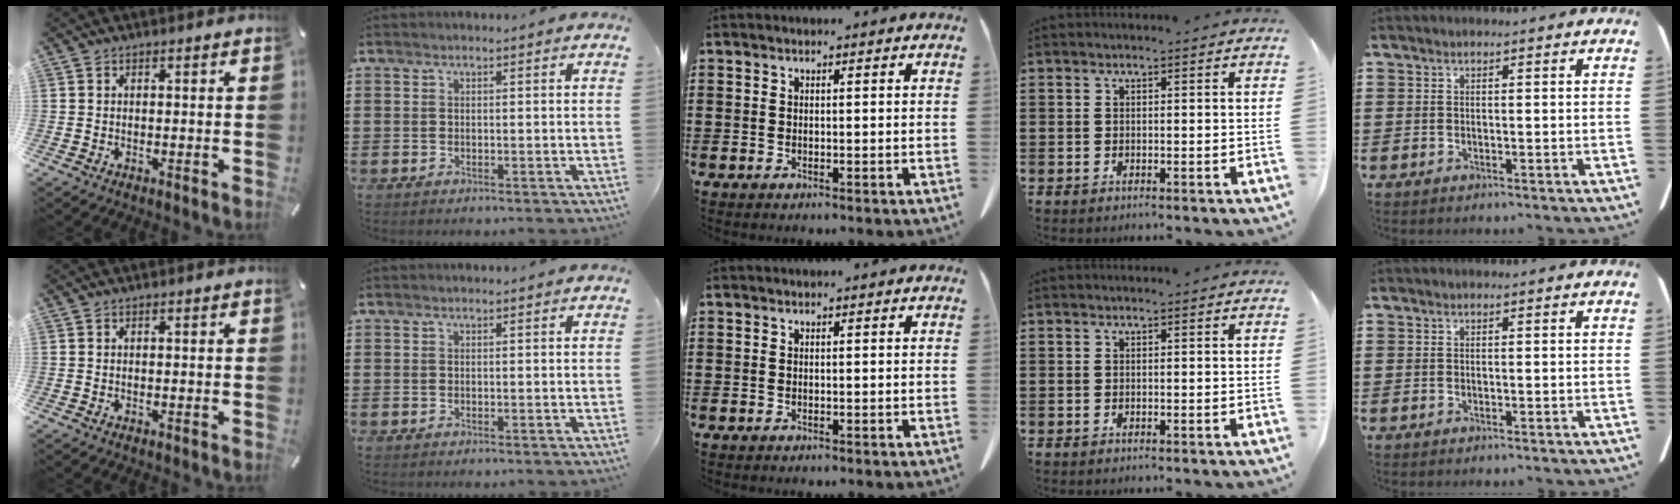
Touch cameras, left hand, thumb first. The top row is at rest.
{}